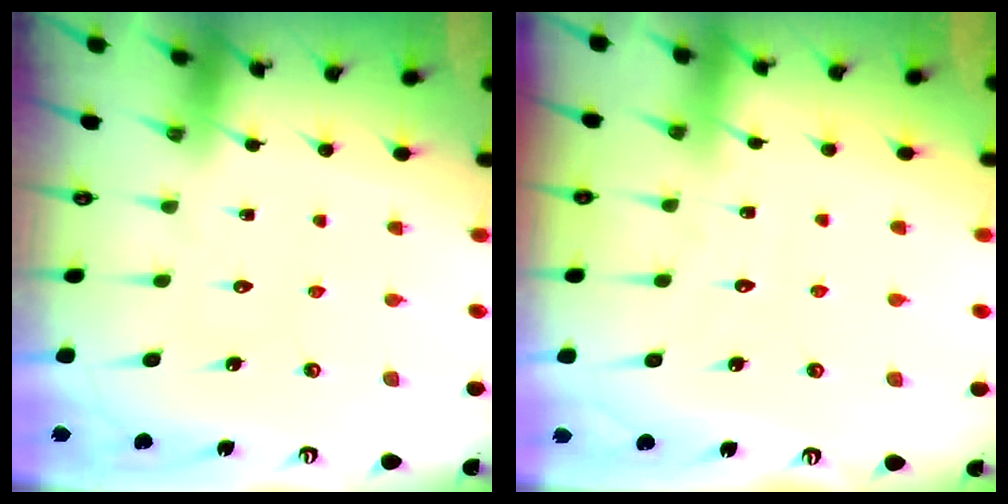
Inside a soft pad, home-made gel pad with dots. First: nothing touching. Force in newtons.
{"total": 2.3, "press": 2.3, "slide": 0.2}